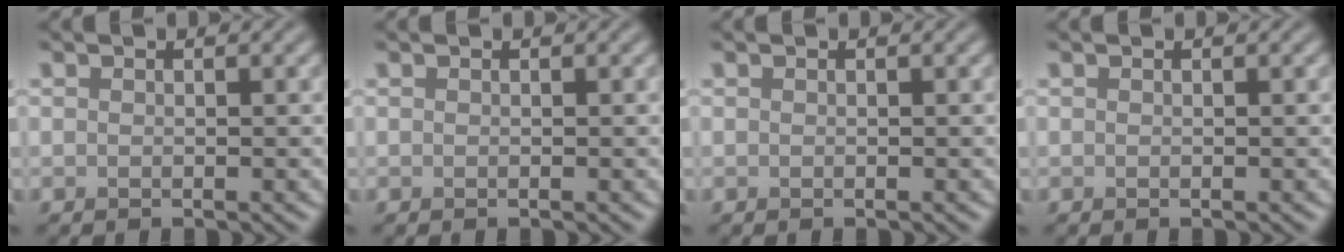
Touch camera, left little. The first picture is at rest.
{"total": 0.0}
{"total": 0.0}
{"total": 0.0}